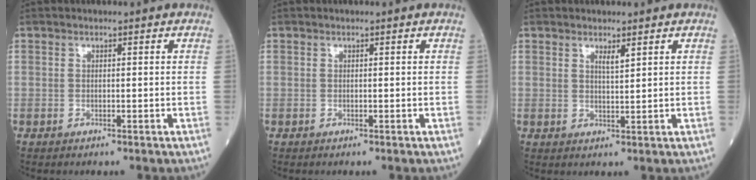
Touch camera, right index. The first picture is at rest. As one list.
[{"total": 0.0}, {"total": 1.7, "force": [1.2, 0.0, 1.2], "torque": [-0.023, -0.006, 0.021]}]